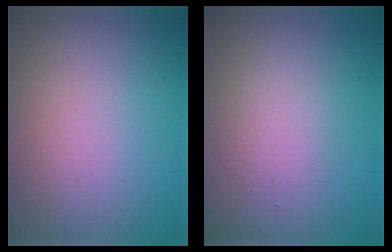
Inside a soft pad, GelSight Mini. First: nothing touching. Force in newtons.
{"total": 1.7, "press": 1.7, "slide": 0.1}